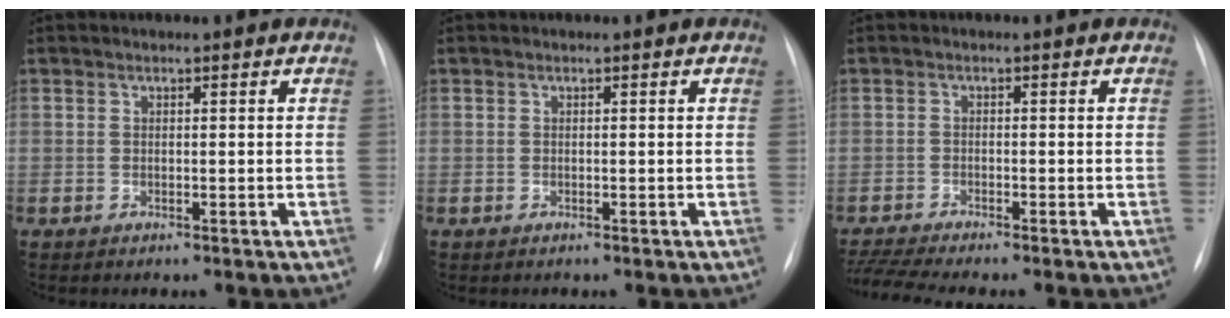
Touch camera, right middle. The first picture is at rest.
{"total": 0.0}
{"total": 6.1, "force": [-5.4, -0.8, 2.7], "torque": [-0.051, -0.012, -0.092]}